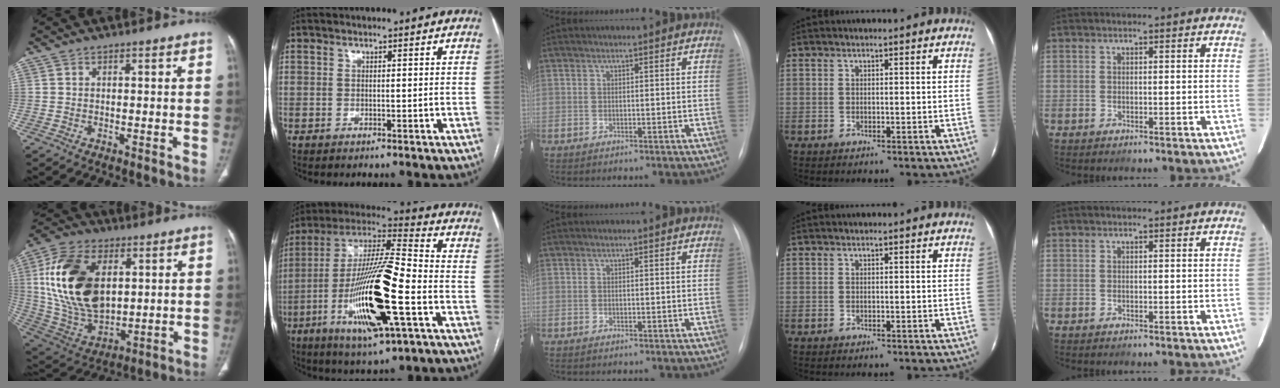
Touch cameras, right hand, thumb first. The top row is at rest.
{"thumb": {"total": 22.9, "force": [4.9, 13.9, 17.5], "torque": [-0.327, -0.017, 0.102]}, "index": {"total": 21.4, "force": [-6.8, 2.5, 20.1], "torque": [-0.401, -0.022, -0.119]}}